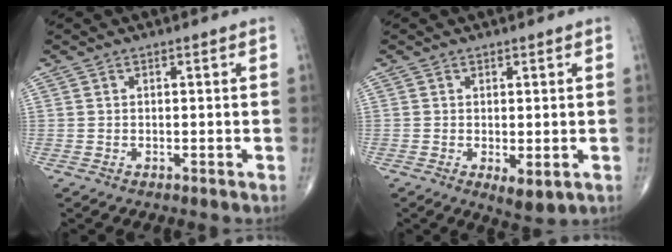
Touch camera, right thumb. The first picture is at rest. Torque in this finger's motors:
{"motor_torque": [-0.14, 0.27, 0.06, 0.01, 0.04]}